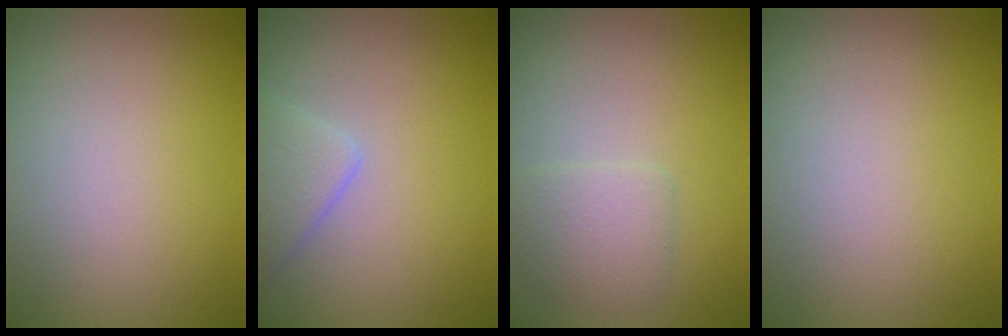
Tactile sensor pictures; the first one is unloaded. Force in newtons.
{"total": 2.4, "press": 2.3, "slide": 0.2}
{"total": 2.2, "press": 2.2, "slide": 0.1}
{"total": 0.0}